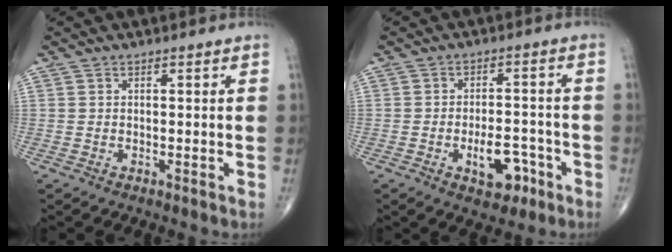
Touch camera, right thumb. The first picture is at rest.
{"total": 7.3, "force": [-3.3, 3.9, 5.2], "torque": [-0.056, 0.024, -0.043]}